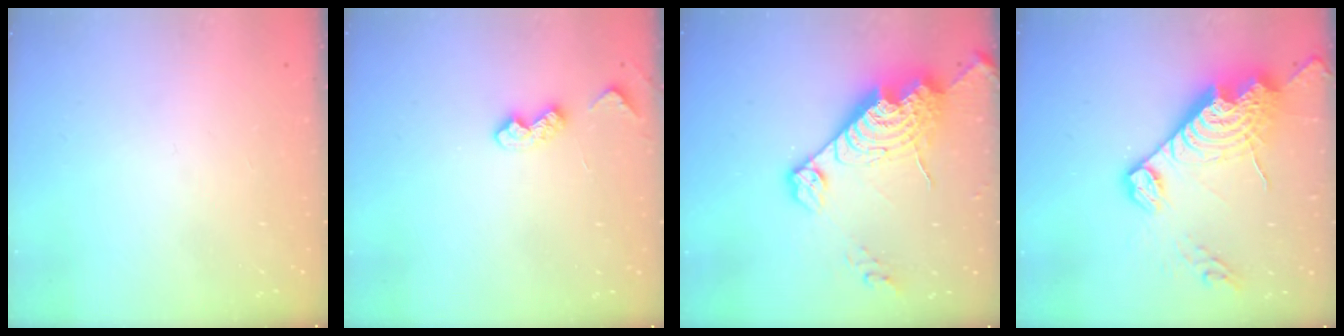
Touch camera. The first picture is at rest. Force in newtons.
{"total": 5.4, "press": 5.3, "slide": 0.7}
{"total": 21.1, "press": 21.0, "slide": 2.1}
{"total": 21.7, "press": 21.6, "slide": 1.8}